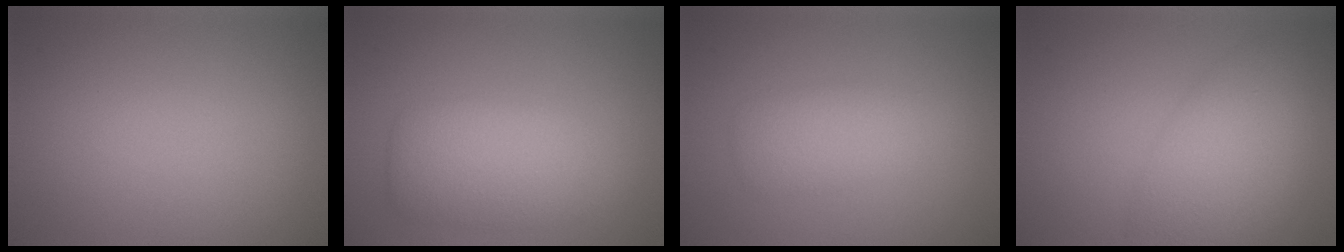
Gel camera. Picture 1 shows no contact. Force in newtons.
{"total": 5.1, "press": 5.0, "slide": 0.5}
{"total": 2.6, "press": 2.6, "slide": 0.1}
{"total": 6.0, "press": 6.0, "slide": 0.1}